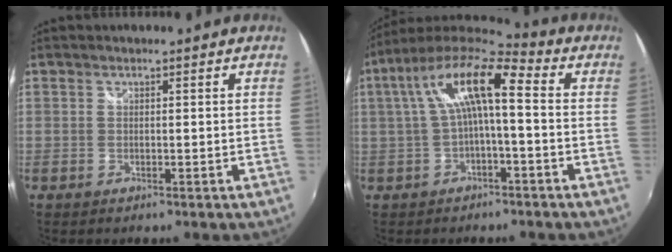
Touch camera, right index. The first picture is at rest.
{"total": 13.2, "force": [1.1, 3.6, 12.6], "torque": [-0.241, 0.028, 0.014]}